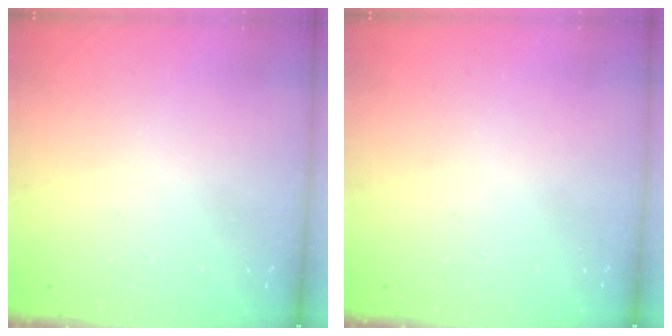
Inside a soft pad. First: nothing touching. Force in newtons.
{"total": 0.0}